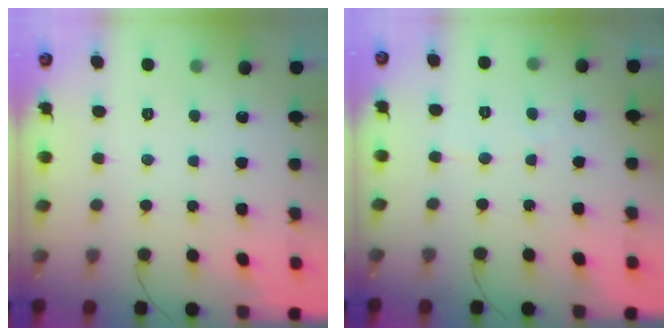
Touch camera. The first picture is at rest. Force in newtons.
{"total": 2.3, "press": 2.3, "slide": 0.2}